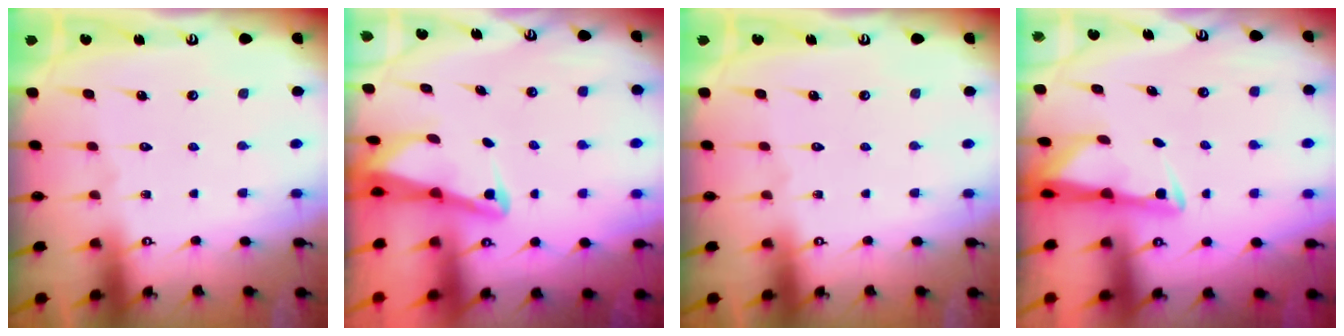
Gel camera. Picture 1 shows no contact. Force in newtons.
{"total": 2.5, "press": 2.5, "slide": 0.6}
{"total": 0.0}
{"total": 3.0, "press": 3.0, "slide": 0.5}